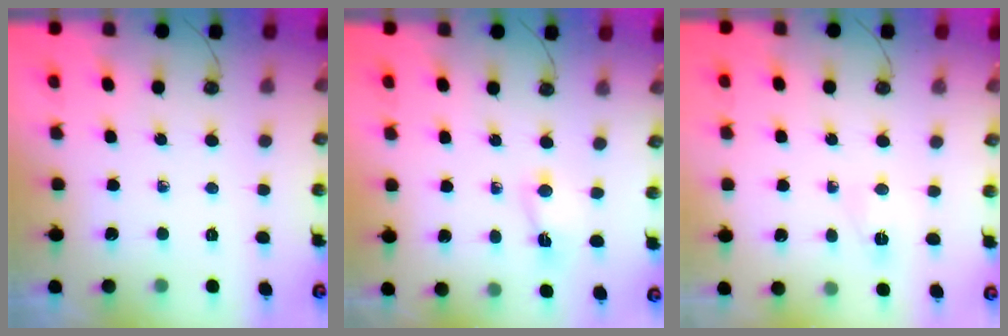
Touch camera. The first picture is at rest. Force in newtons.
{"total": 1.8, "press": 1.8, "slide": 0.3}
{"total": 2.7, "press": 2.5, "slide": 1.1}